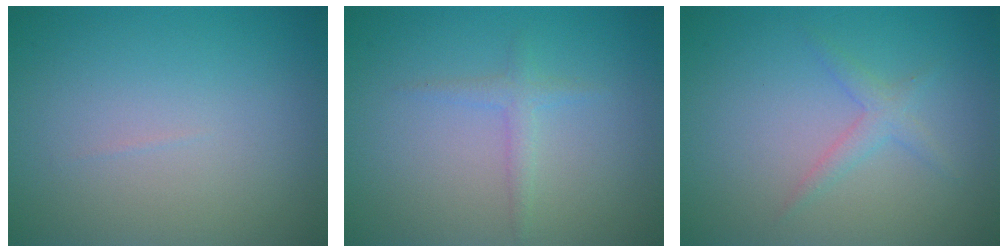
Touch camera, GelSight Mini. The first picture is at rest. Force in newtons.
{"total": 1.3, "press": 1.3, "slide": 0.0}
{"total": 1.6, "press": 1.6, "slide": 0.1}